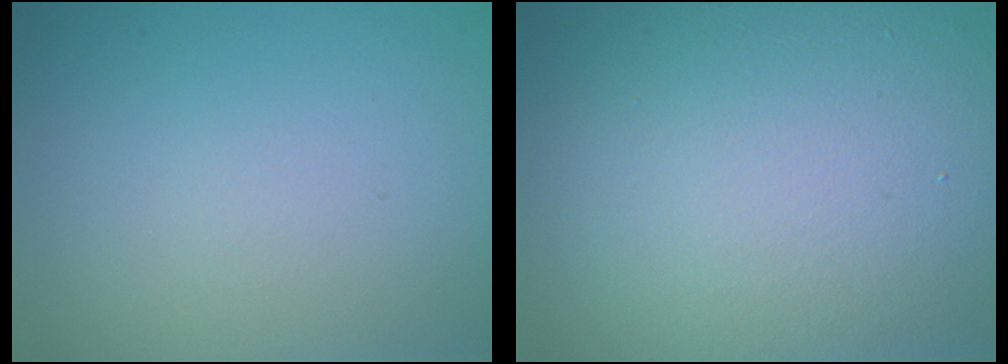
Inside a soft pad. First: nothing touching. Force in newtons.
{"total": 14.1, "press": 14.0, "slide": 1.3}